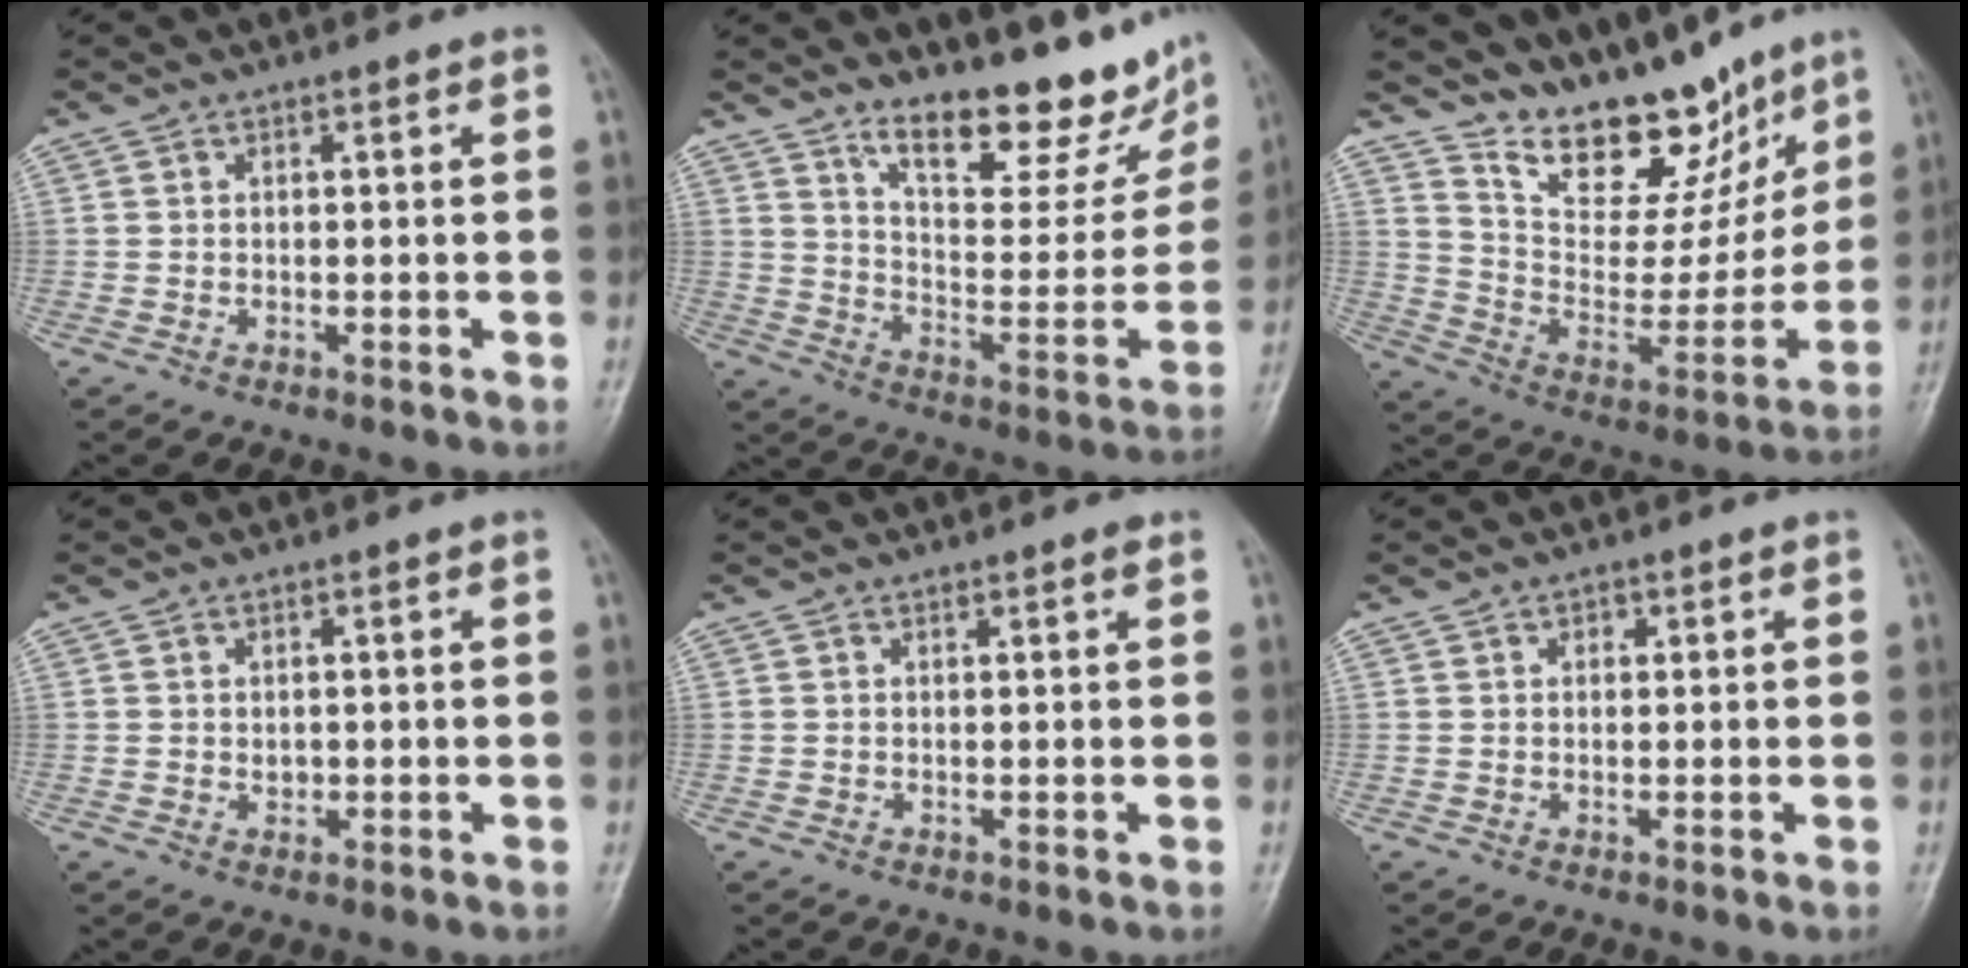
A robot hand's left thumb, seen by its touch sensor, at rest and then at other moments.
{"total": 19.3, "force": [14.5, 6.5, 11.0], "torque": [-0.106, -0.102, 0.219]}
{"total": 19.6, "force": [14.8, 8.7, 9.4], "torque": [-0.083, -0.081, 0.248]}
{"total": 1.3, "force": [0.2, 1.1, 0.8], "torque": [-0.009, -0.001, 0.006]}
{"total": 0.8, "force": [0.6, 0.1, 0.5], "torque": [-0.005, -0.003, 0.008]}
{"total": 1.3, "force": [0.7, 1.0, 0.6], "torque": [0.001, -0.002, 0.008]}